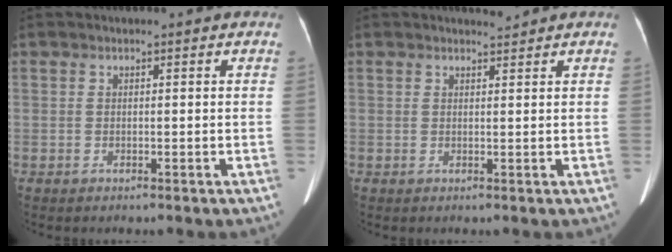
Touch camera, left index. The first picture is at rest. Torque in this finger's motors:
{"motor_torque": [0.00, -0.19, -0.03, 0.02]}